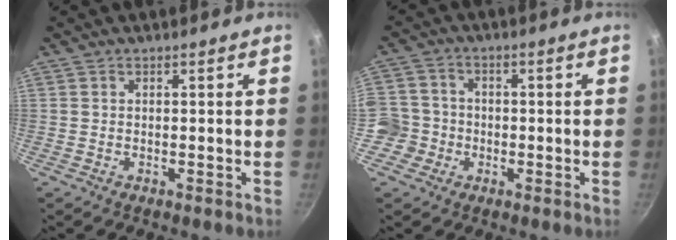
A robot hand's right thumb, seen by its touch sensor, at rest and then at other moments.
{"total": 7.1, "force": [-2.4, 6.6, 1.6], "torque": [0.002, 0.023, -0.056]}